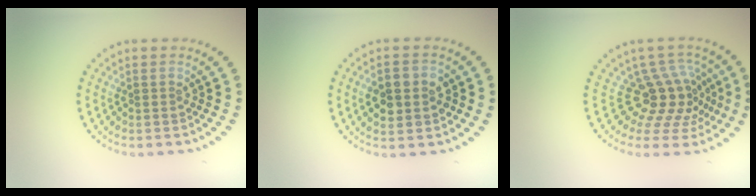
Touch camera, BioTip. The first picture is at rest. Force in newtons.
{"total": 3.8, "press": 3.8, "slide": 0.3}
{"total": 4.5, "press": 3.1, "slide": 3.2}